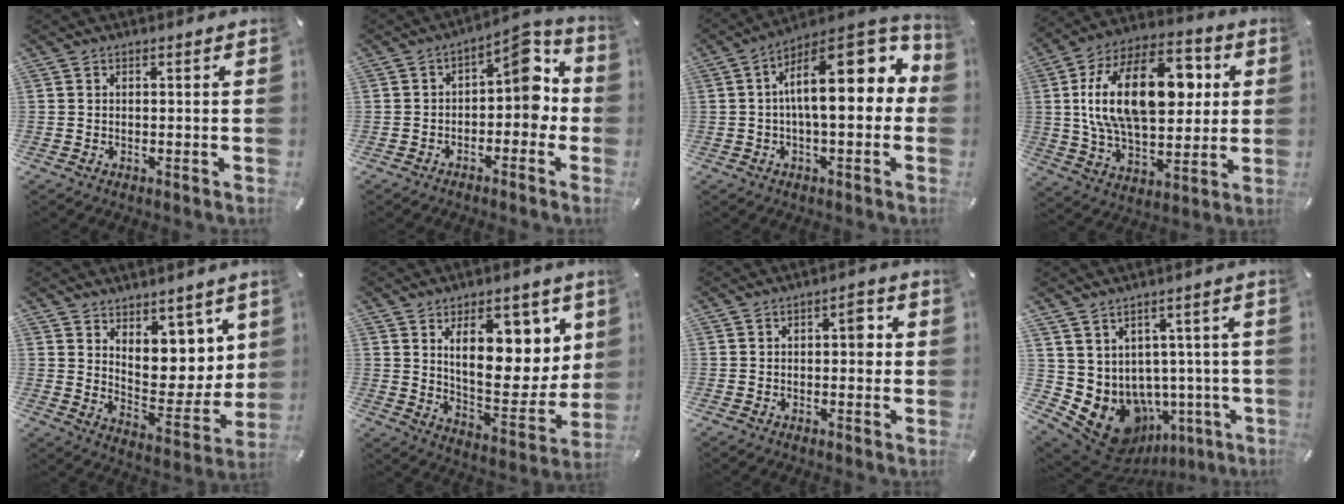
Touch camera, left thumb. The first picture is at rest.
{"total": 8.9, "force": [1.2, 5.2, 7.1], "torque": [-0.081, -0.018, 0.012]}
{"total": 18.5, "force": [3.2, 7.8, 16.4], "torque": [-0.228, -0.024, 0.050]}
{"total": 24.5, "force": [5.1, 14.1, 19.3], "torque": [-0.360, 0.002, 0.080]}
{"total": 9.0, "force": [6.1, 6.3, 2.1], "torque": [-0.010, -0.084, 0.116]}
{"total": 16.8, "force": [7.8, 8.8, 12.0], "torque": [-0.155, -0.047, 0.130]}
{"total": 3.9, "force": [0.1, 2.1, 3.3], "torque": [-0.034, 0.002, -0.010]}
{"total": 11.2, "force": [-4.0, 8.7, 5.8], "torque": [-0.112, -0.009, -0.053]}